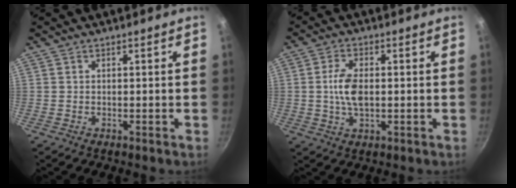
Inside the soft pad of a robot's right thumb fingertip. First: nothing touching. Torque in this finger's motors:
{"motor_torque": [1.29, 0.60, 1.09, -0.45, 0.02]}